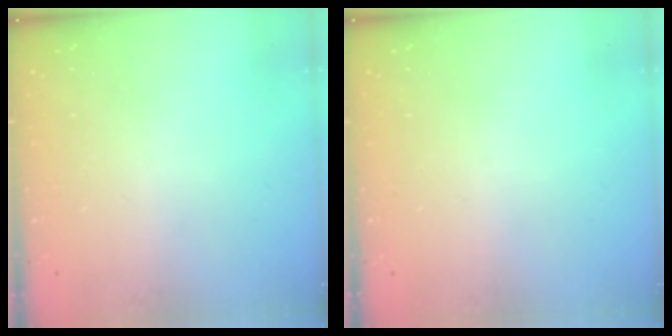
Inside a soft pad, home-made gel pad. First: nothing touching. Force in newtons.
{"total": 0.0}